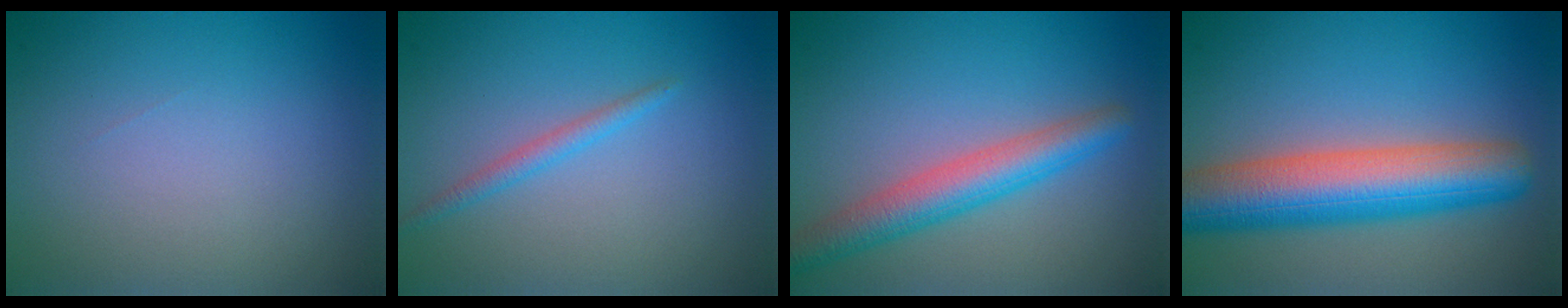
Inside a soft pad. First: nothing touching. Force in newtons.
{"total": 1.4, "press": 1.4, "slide": 0.1}
{"total": 4.5, "press": 4.5, "slide": 0.2}
{"total": 9.0, "press": 9.0, "slide": 0.3}